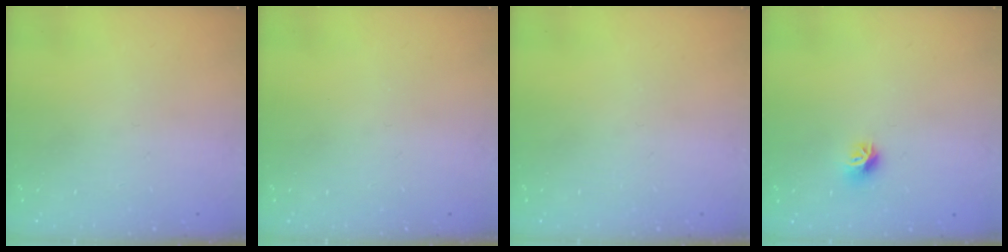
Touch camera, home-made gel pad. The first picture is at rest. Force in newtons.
{"total": 0.0}
{"total": 0.0}
{"total": 8.0, "press": 7.9, "slide": 0.6}